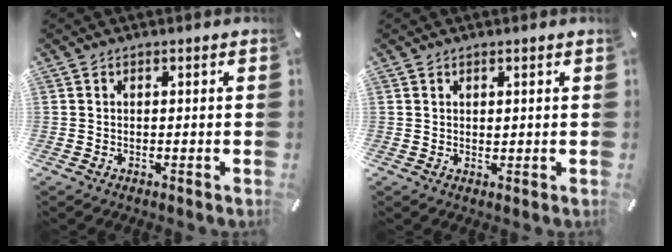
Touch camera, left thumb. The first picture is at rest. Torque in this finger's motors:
{"motor_torque": [-0.07, -0.04, 0.11, -0.22, 0.03]}